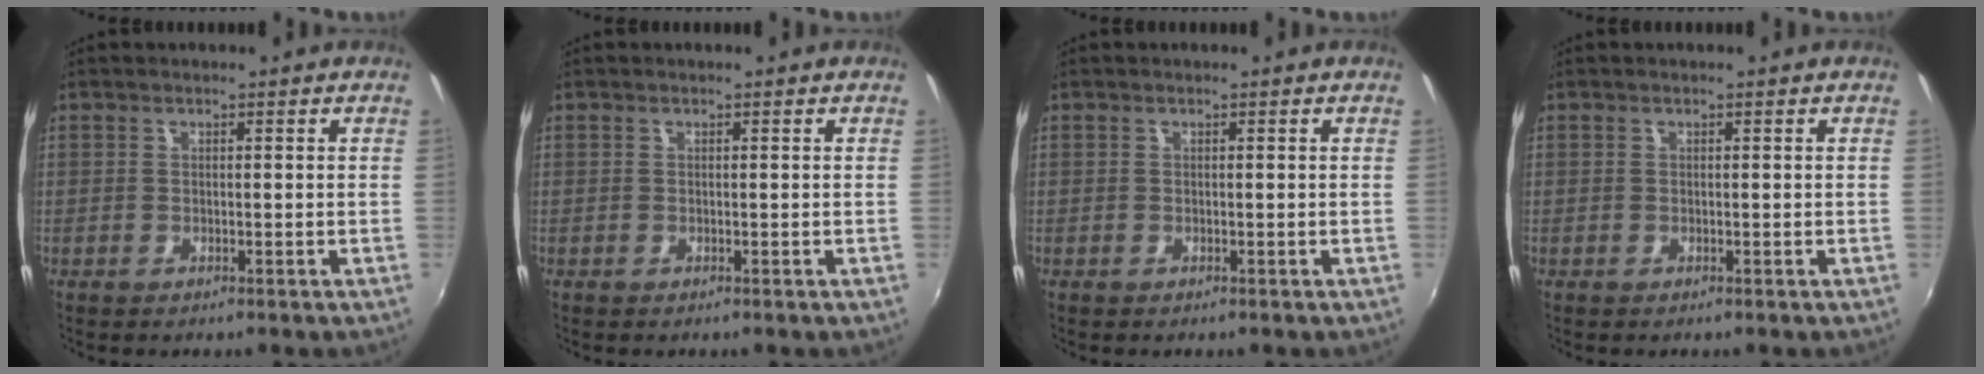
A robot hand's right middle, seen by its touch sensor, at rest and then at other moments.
{"total": 0.0}
{"total": 0.0}
{"total": 0.0}